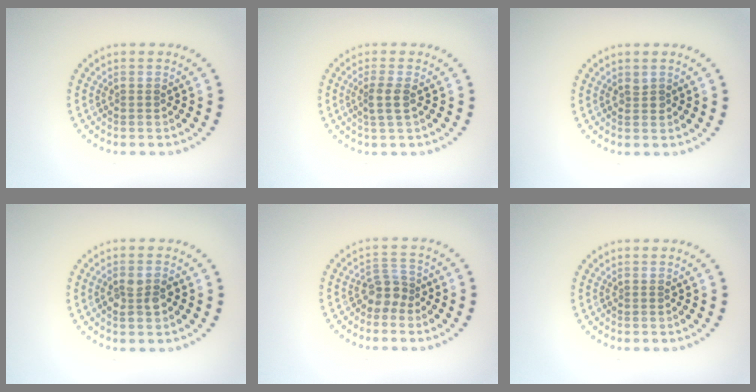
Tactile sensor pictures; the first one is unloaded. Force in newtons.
{"total": 1.8, "press": 1.5, "slide": 1.0}
{"total": 0.6, "press": 0.6, "slide": 0.2}
{"total": 2.0, "press": 1.9, "slide": 0.4}
{"total": 2.2, "press": 1.7, "slide": 1.4}
{"total": 0.0}